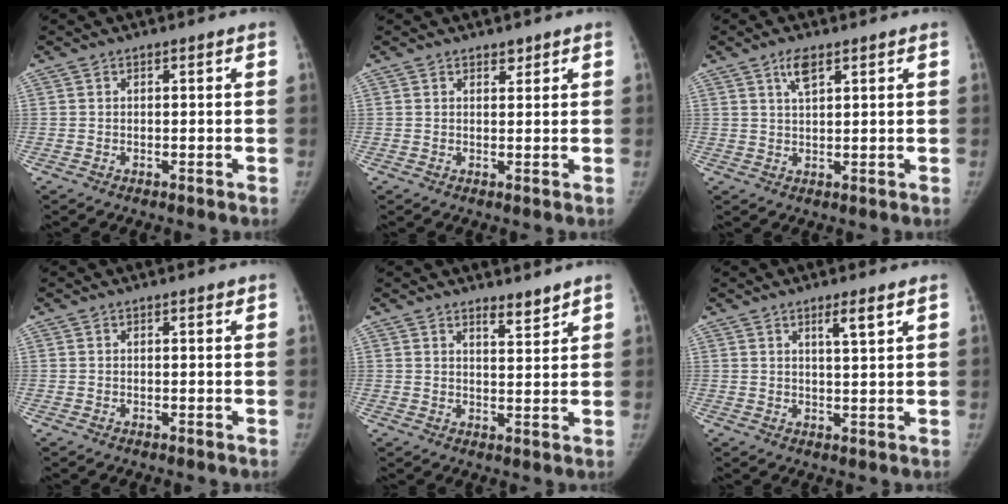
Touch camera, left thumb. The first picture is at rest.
{"total": 1.3, "force": [1.1, 0.7, 0.4], "torque": [0.004, -0.008, 0.014]}
{"total": 3.5, "force": [2.1, 1.2, 2.6], "torque": [-0.046, -0.006, 0.042]}
{"total": 0.5, "force": [0.4, 0.2, 0.3], "torque": [-0.006, -0.002, 0.005]}
{"total": 3.3, "force": [2.9, 0.8, 1.4], "torque": [-0.012, -0.027, 0.045]}
{"total": 3.8, "force": [2.3, 0.4, 3.0], "torque": [-0.049, -0.018, 0.040]}